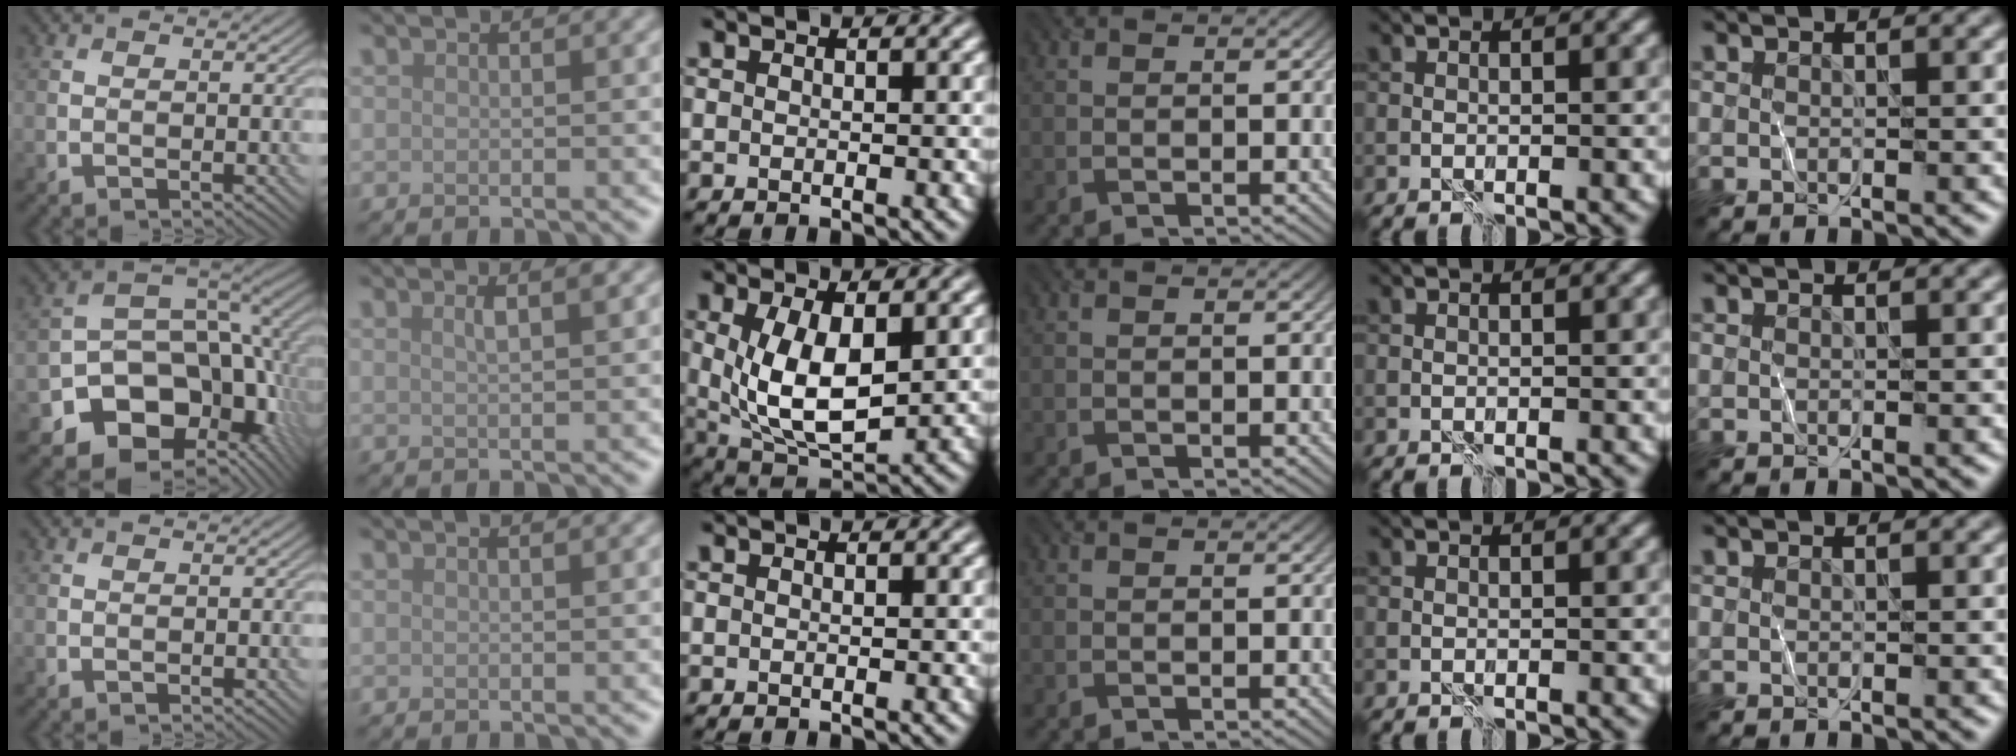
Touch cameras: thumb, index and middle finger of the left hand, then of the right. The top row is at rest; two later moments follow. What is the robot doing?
{"motion": "wrap", "object": "plastic wrap"}